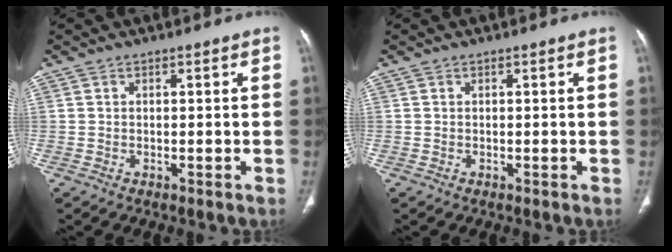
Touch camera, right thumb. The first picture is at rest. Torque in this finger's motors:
{"motor_torque": [0.00, 0.00, 0.00, 0.00, 0.00]}